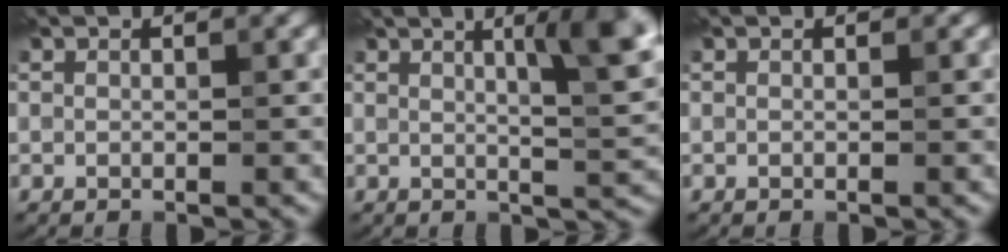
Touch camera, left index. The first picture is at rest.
{"total": 7.0, "force": [2.4, 1.5, 6.4], "torque": [-0.064, 0.009, 0.033]}
{"total": 0.0}